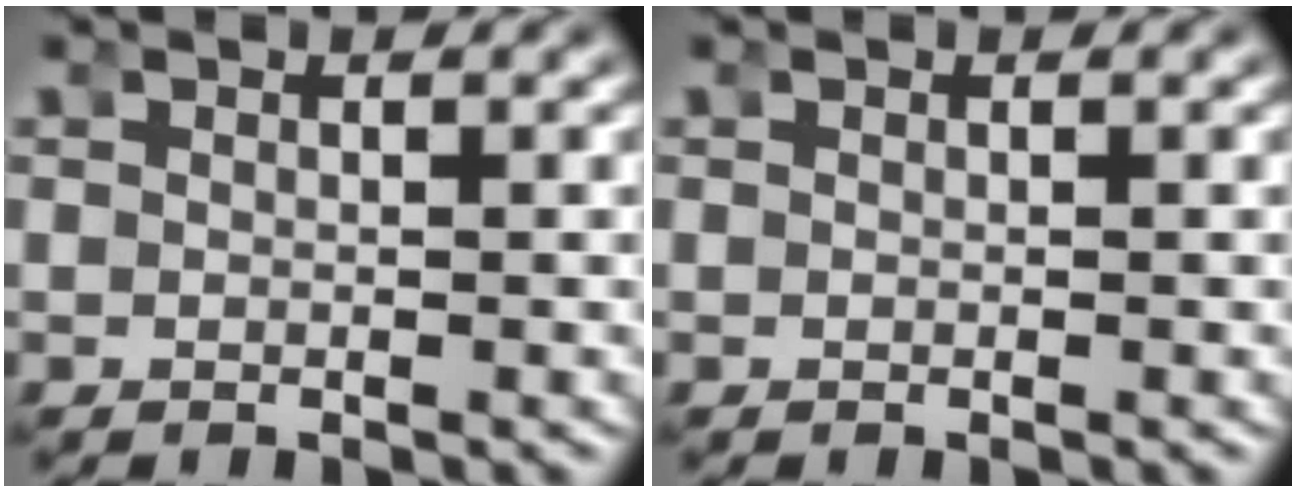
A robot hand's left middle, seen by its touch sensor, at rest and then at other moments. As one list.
[{"total": 0.0}]